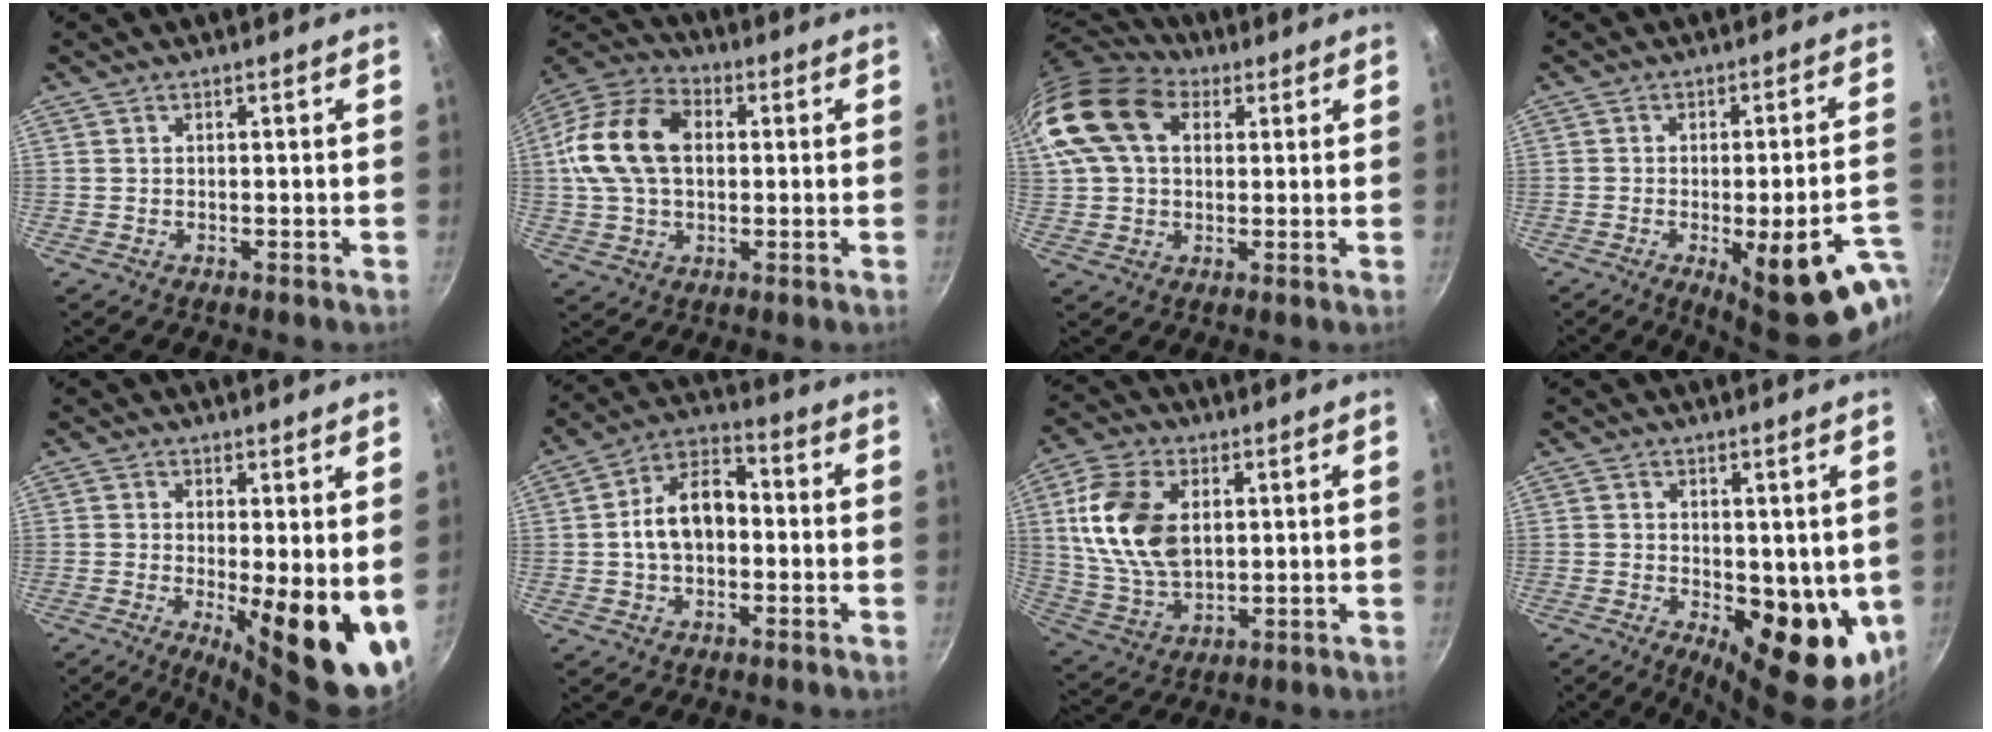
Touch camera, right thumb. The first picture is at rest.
{"total": 16.5, "force": [1.8, 11.6, 11.7], "torque": [-0.207, 0.028, 0.020]}
{"total": 19.0, "force": [5.7, 13.2, 12.4], "torque": [-0.257, 0.026, 0.091]}
{"total": 19.0, "force": [-7.1, 5.6, 16.8], "torque": [-0.181, 0.012, -0.081]}
{"total": 14.2, "force": [-1.5, 4.1, 13.5], "torque": [-0.151, -0.028, -0.012]}
{"total": 11.2, "force": [-0.7, 7.4, 8.4], "torque": [-0.118, 0.037, -0.026]}
{"total": 15.4, "force": [3.3, 9.6, 11.6], "torque": [-0.209, -0.009, 0.069]}
{"total": 14.1, "force": [-1.8, 7.0, 12.1], "torque": [-0.128, -0.033, -0.012]}